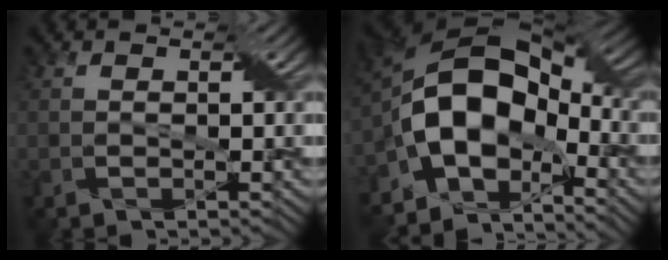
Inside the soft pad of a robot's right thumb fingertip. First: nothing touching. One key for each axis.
{"total": 13.9, "fx": -4.3, "fy": 8.9, "fz": 9.8, "tx": -0.169, "ty": 0.005, "tz": -0.096}